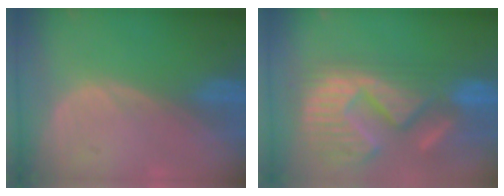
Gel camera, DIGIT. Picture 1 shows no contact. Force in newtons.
{"total": 15.3, "press": 12.6, "slide": 8.7}